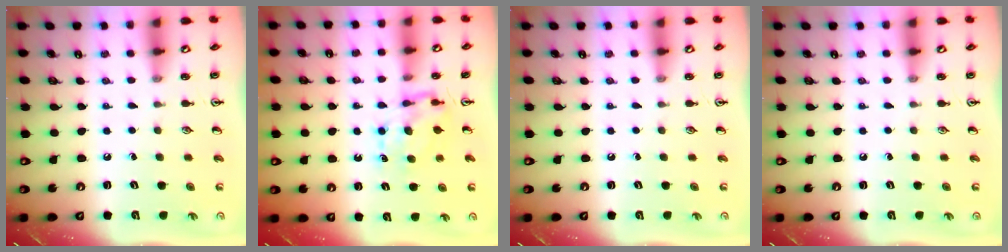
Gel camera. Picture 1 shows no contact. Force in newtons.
{"total": 6.7, "press": 6.6, "slide": 0.7}
{"total": 0.0}
{"total": 0.0}